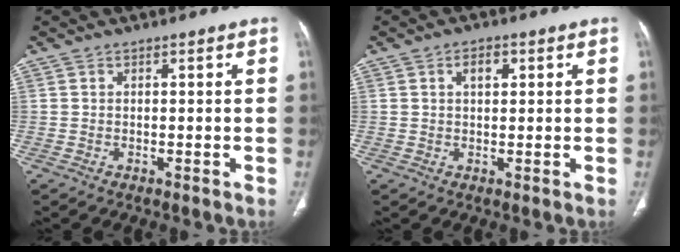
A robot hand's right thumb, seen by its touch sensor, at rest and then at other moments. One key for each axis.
{"total": 3.1, "fx": 1.1, "fy": 1.7, "fz": 2.3, "tx": -0.031, "ty": 0.001, "tz": 0.018}